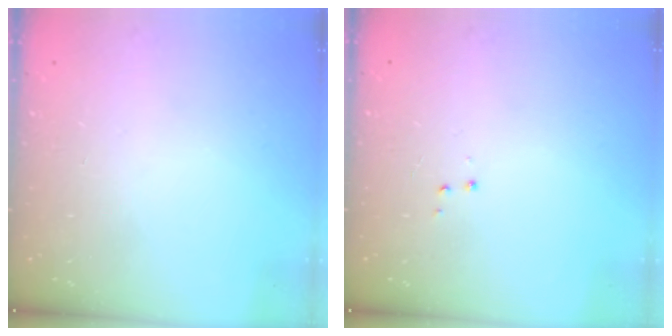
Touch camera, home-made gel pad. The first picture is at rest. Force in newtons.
{"total": 2.9, "press": 2.8, "slide": 0.4}